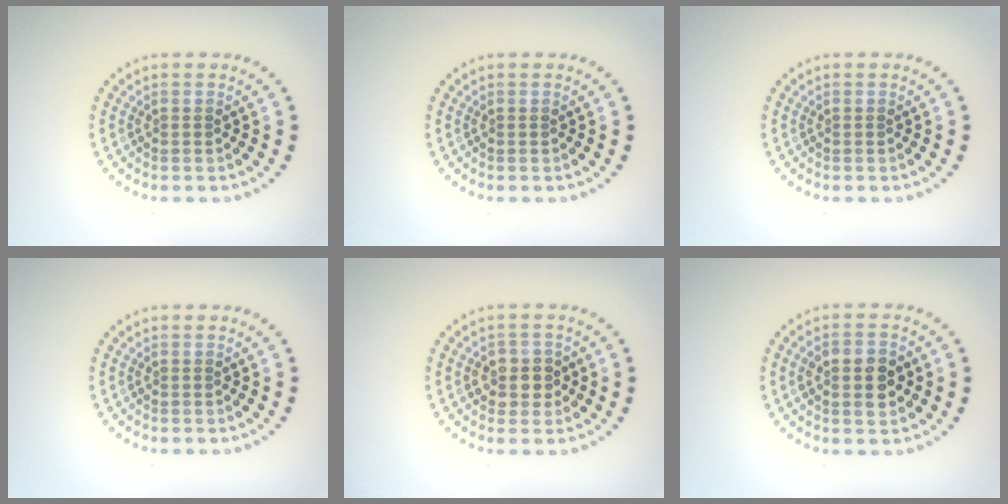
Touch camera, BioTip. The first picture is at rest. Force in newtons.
{"total": 0.0}
{"total": 0.0}
{"total": 0.0}
{"total": 2.6, "press": 2.4, "slide": 1.0}
{"total": 3.8, "press": 3.8, "slide": 0.1}